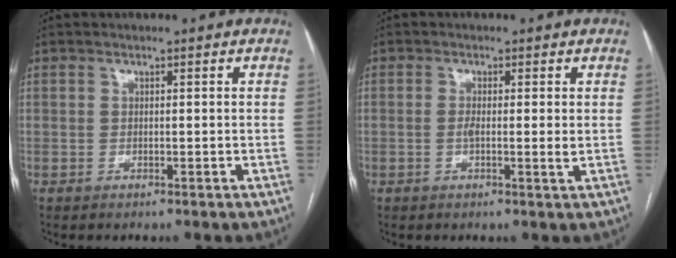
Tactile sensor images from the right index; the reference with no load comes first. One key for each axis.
{"total": 2.8, "fx": 0.0, "fy": 0.3, "fz": 2.8, "tx": -0.048, "ty": -0.003, "tz": -0.002}